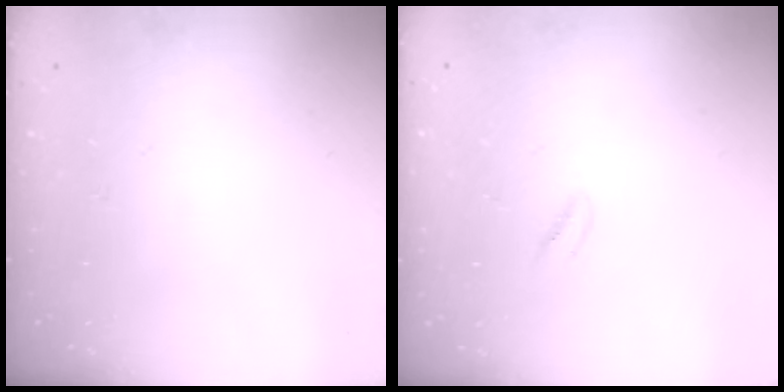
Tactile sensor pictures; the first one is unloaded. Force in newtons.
{"total": 1.8, "press": 1.6, "slide": 0.9}